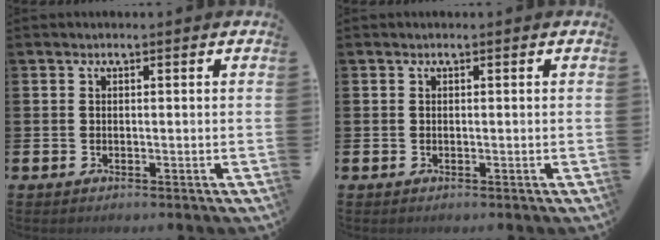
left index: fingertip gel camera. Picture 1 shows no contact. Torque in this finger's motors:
{"motor_torque": [-0.14, 0.19, 0.00, -0.01]}